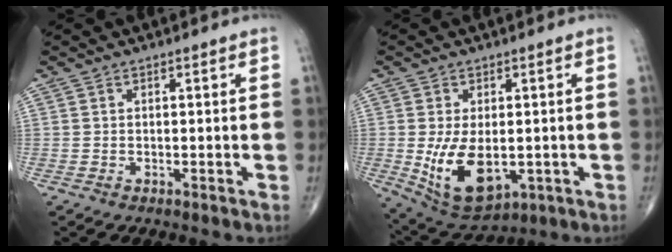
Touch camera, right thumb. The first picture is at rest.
{"total": 12.3, "force": [-1.9, 7.0, 10.0], "torque": [-0.164, -0.014, -0.010]}